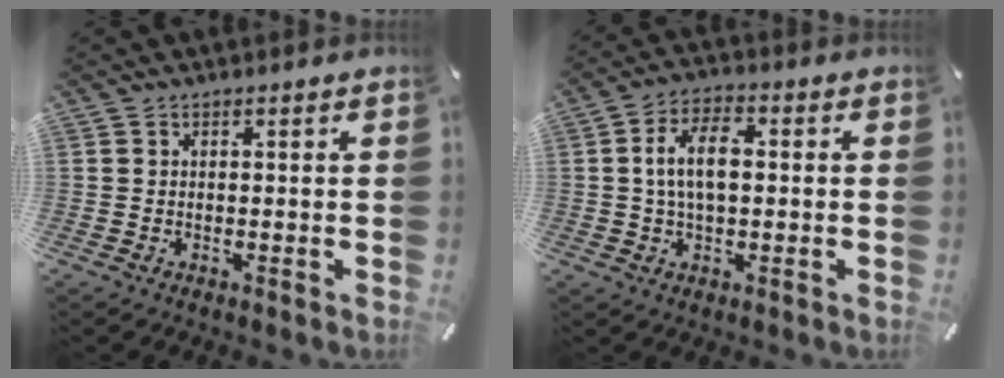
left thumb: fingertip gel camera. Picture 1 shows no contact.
{"total": 9.4, "force": [0.4, 5.2, 7.8], "torque": [-0.156, 0.008, 0.004]}